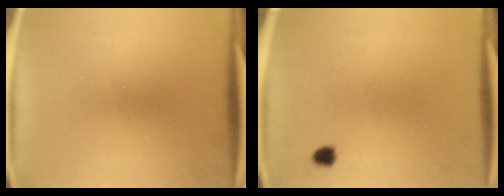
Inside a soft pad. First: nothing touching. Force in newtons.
{"total": 1.4}